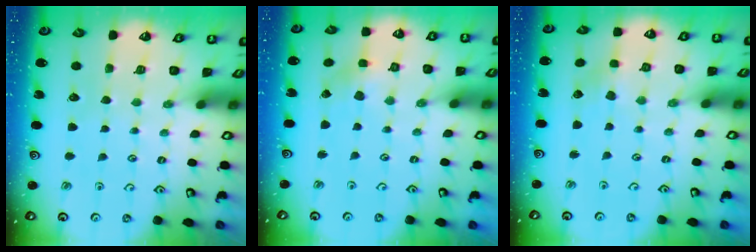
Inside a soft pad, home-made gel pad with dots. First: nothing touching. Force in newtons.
{"total": 2.1, "press": 2.1, "slide": 0.1}
{"total": 1.4, "press": 1.4, "slide": 0.1}